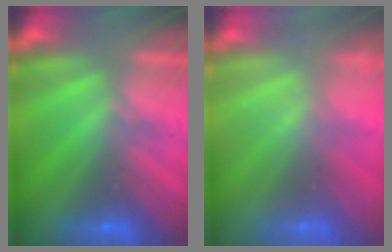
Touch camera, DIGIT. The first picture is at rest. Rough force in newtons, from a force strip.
{"total": 2.2}